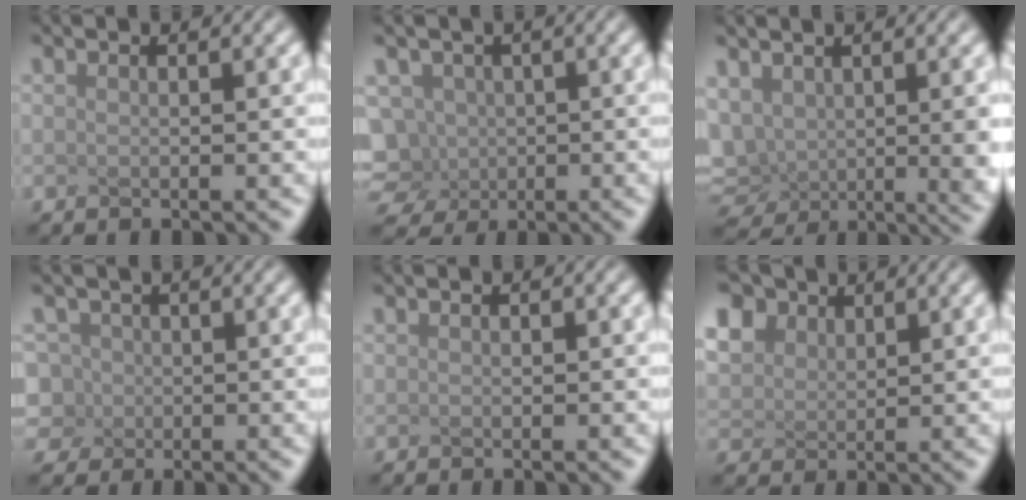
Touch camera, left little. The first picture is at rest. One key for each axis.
{"total": 4.0, "fx": -1.7, "fy": 3.4, "fz": 1.2, "tx": -0.067, "ty": -0.004, "tz": 0.015}
{"total": 3.9, "fx": 0.4, "fy": 2.1, "fz": 3.3, "tx": -0.106, "ty": -0.020, "tz": 0.062}
{"total": 1.7, "fx": -1.1, "fy": 0.8, "fz": -0.9, "tx": -0.015, "ty": -0.002, "tz": 0.018}
{"total": 0.9, "fx": -0.6, "fy": -0.5, "fz": -0.4, "tx": -0.013, "ty": -0.008, "tz": 0.016}
{"total": 4.3, "fx": 2.8, "fy": 2.9, "fz": 1.4, "tx": -0.101, "ty": 0.013, "tz": 0.085}